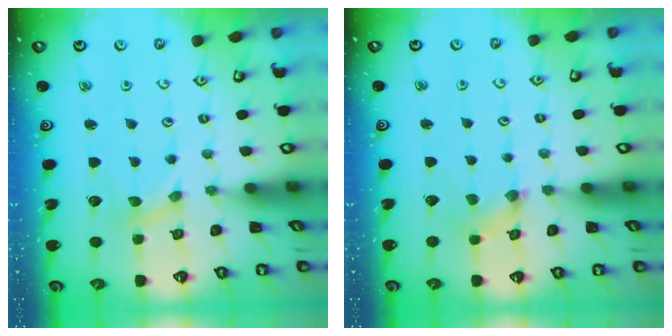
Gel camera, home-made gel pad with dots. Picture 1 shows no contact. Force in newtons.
{"total": 1.5, "press": 1.5, "slide": 0.4}